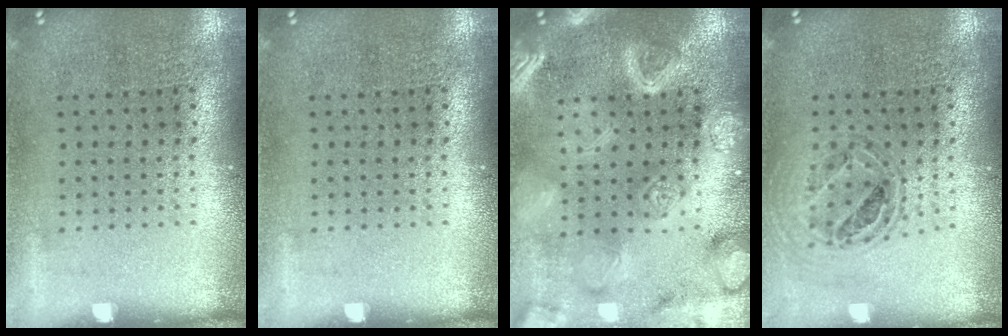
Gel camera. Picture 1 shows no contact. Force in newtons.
{"total": 0.0}
{"total": 5.6, "press": 5.5, "slide": 0.6}
{"total": 0.8, "press": 0.8, "slide": 0.1}